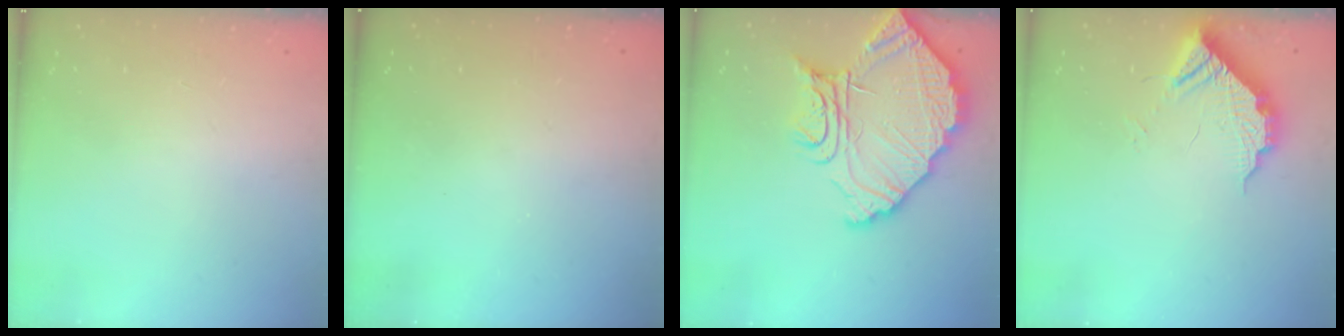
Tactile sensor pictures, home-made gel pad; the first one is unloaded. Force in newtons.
{"total": 3.1, "press": 3.1, "slide": 0.1}
{"total": 15.5, "press": 15.4, "slide": 1.6}
{"total": 10.8, "press": 10.8, "slide": 0.3}